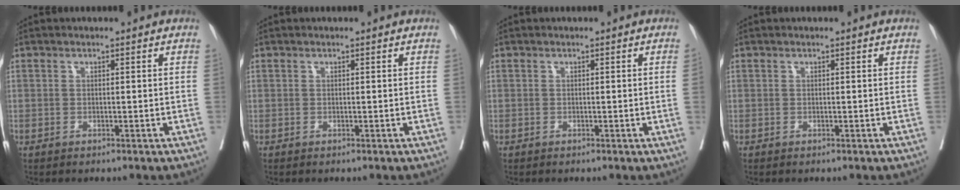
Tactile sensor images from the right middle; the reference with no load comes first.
{"total": 0.0}
{"total": 1.1, "force": [-0.1, -0.5, 1.0], "torque": [-0.011, 0.001, 0.001]}
{"total": 0.0}